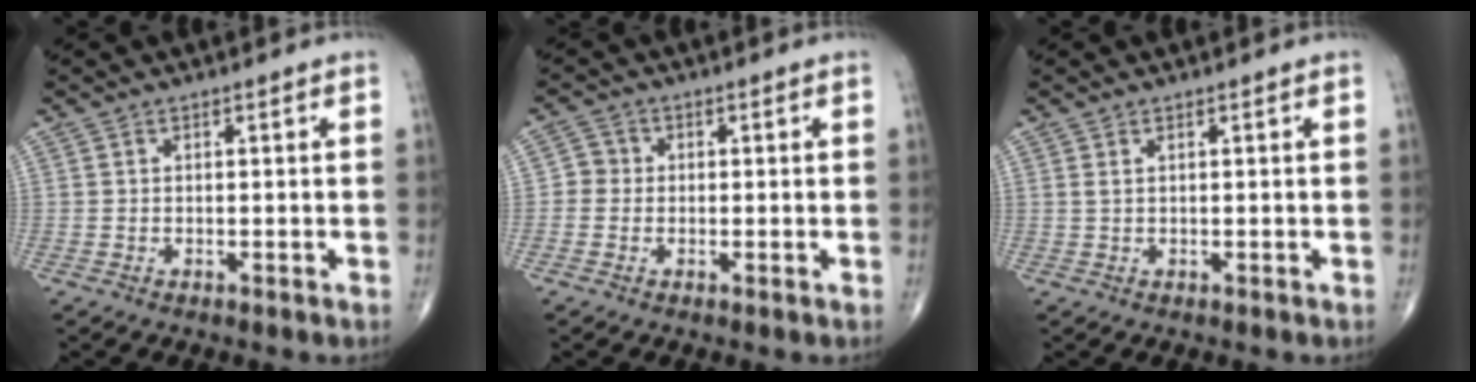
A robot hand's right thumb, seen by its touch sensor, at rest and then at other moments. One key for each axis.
{"total": 2.6, "fx": -0.3, "fy": 2.5, "fz": 0.7, "tx": 0.005, "ty": 0.007, "tz": -0.014}
{"total": 0.7, "fx": 0.4, "fy": 0.1, "fz": 0.6, "tx": -0.019, "ty": 0.006, "tz": 0.009}